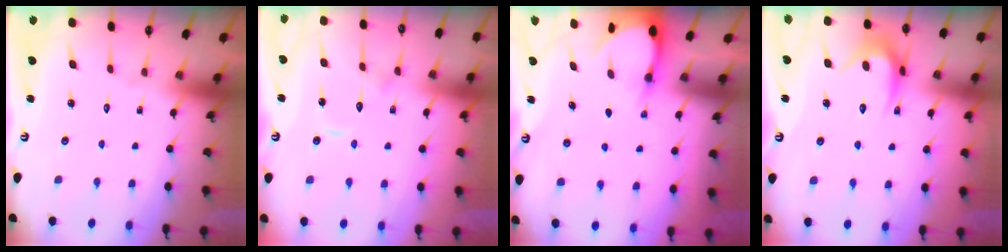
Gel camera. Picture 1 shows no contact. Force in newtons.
{"total": 7.7, "press": 7.7, "slide": 0.8}
{"total": 3.0, "press": 3.0, "slide": 0.4}
{"total": 9.4, "press": 9.4, "slide": 0.5}